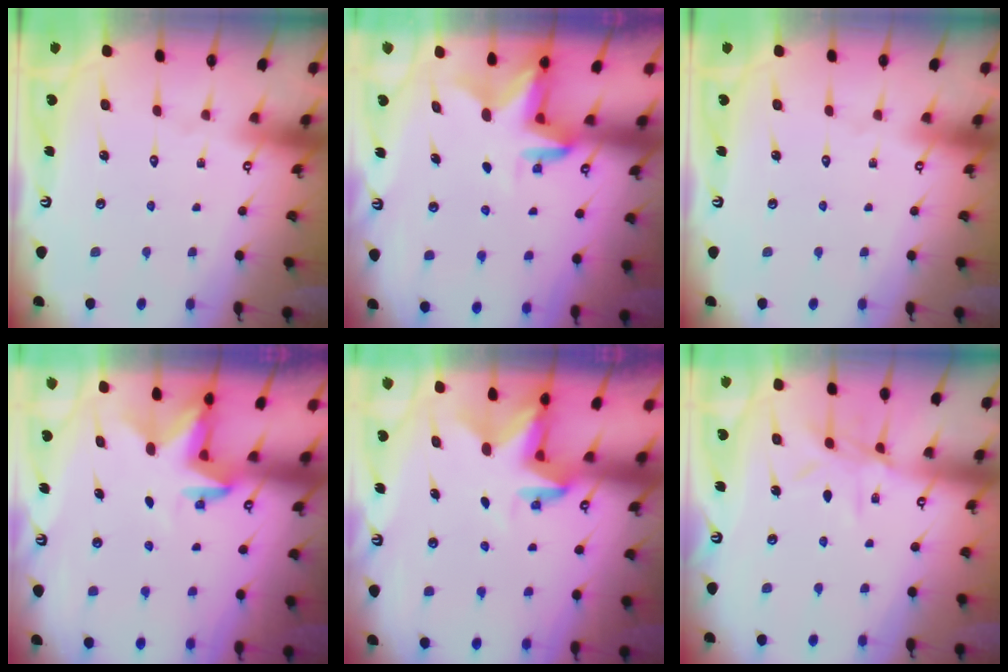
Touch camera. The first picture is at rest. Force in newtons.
{"total": 4.3, "press": 4.3, "slide": 0.3}
{"total": 0.0}
{"total": 2.9, "press": 2.9, "slide": 0.1}
{"total": 2.9, "press": 2.9, "slide": 0.2}
{"total": 8.0, "press": 8.0, "slide": 0.7}